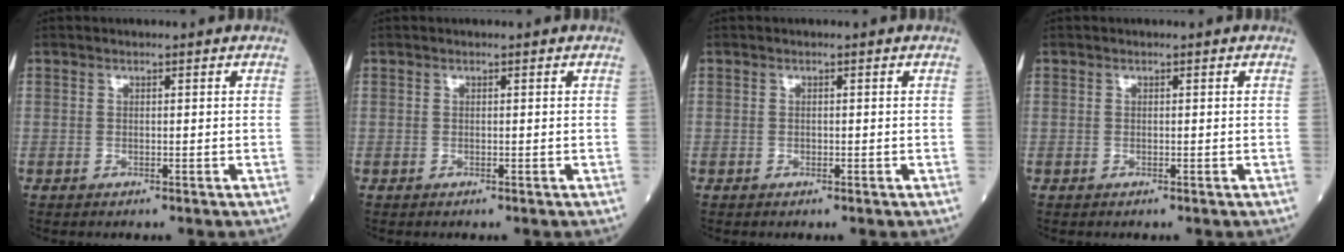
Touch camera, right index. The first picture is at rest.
{"total": 0.0}
{"total": 0.0}
{"total": 0.0}